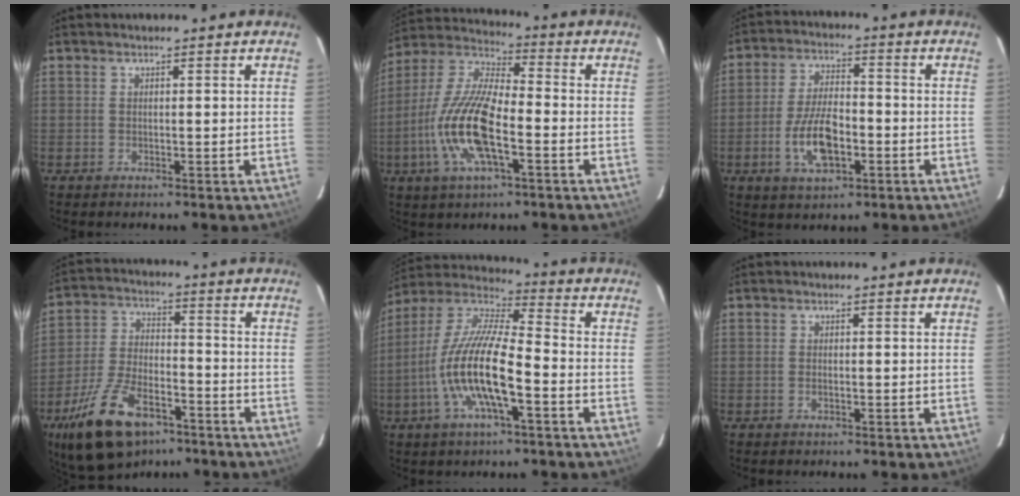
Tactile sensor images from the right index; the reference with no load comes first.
{"total": 16.5, "force": [-4.9, 5.4, 14.8], "torque": [-0.311, -0.005, -0.102]}
{"total": 10.6, "force": [-3.5, 4.7, 8.8], "torque": [-0.180, 0.001, -0.059]}
{"total": 17.9, "force": [-11.1, 8.2, 11.3], "torque": [-0.235, -0.018, -0.193]}
{"total": 16.6, "force": [-5.3, 4.0, 15.2], "torque": [-0.301, -0.005, -0.110]}
{"total": 0.8, "force": [-0.3, 0.3, 0.7], "torque": [-0.014, 0.002, -0.006]}